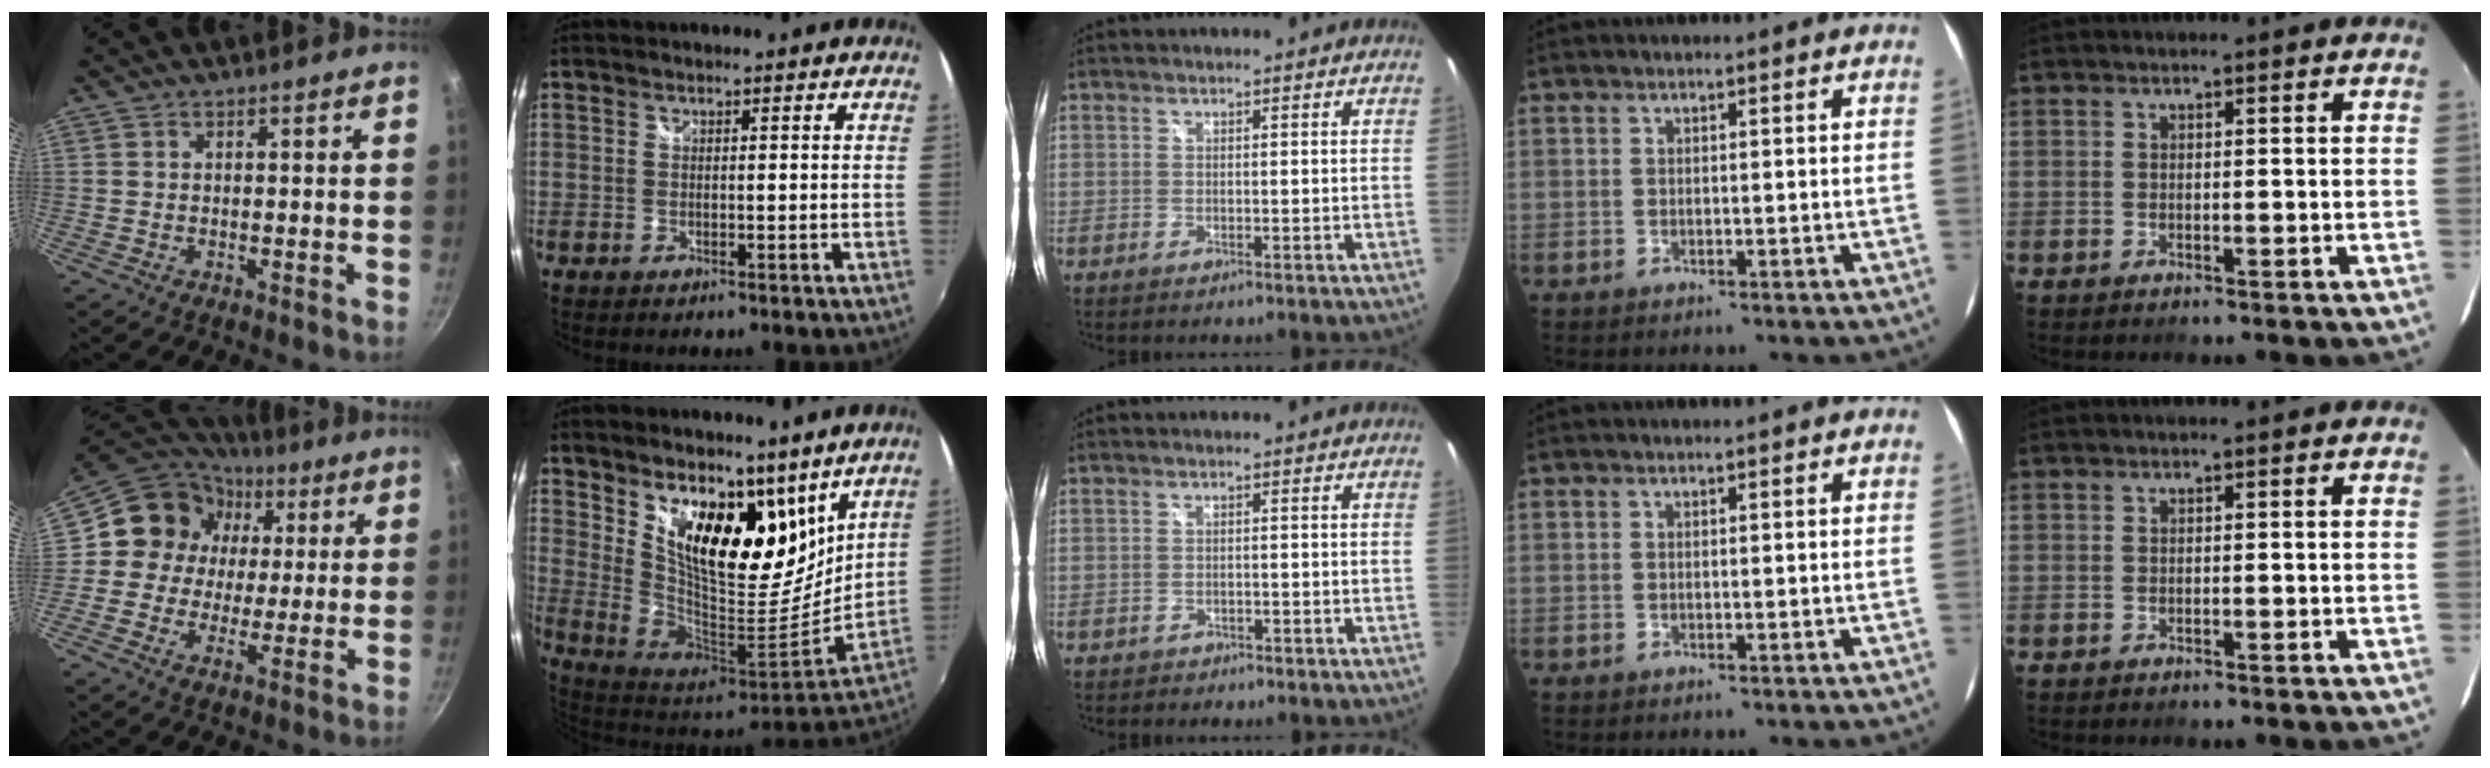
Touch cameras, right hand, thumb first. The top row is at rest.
{"thumb": {"total": 13.5, "force": [3.2, 12.0, 5.1], "torque": [-0.065, 0.007, 0.027]}, "index": {"total": 19.8, "force": [11.7, 8.6, 13.4], "torque": [-0.223, -0.008, 0.214]}, "middle": {"total": 1.6, "force": [-1.2, 1.1, 0.1], "torque": [-0.007, 0.001, -0.017]}}